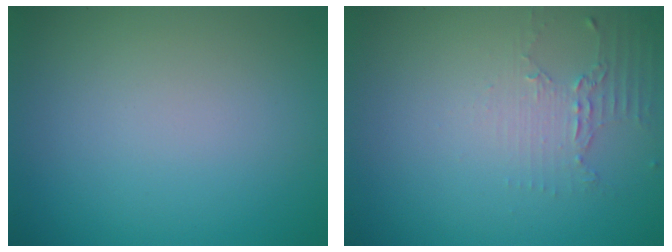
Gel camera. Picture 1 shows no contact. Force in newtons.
{"total": 2.2, "press": 1.6, "slide": 1.5}